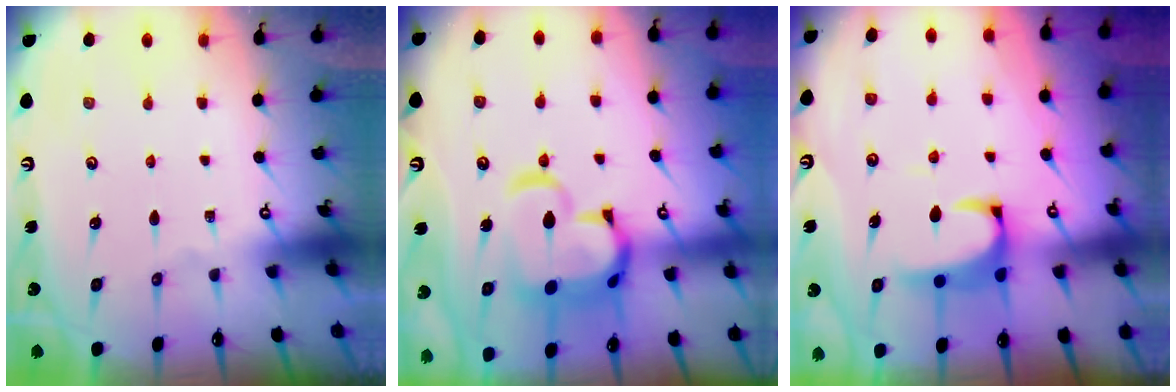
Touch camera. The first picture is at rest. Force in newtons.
{"total": 12.4, "press": 12.3, "slide": 1.7}
{"total": 2.3, "press": 2.1, "slide": 0.9}